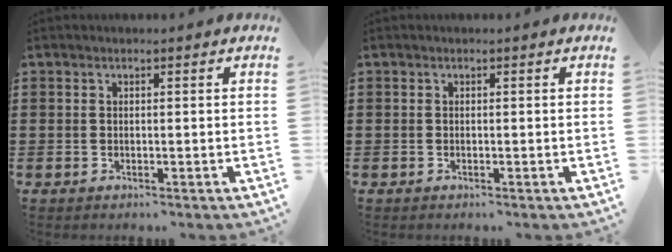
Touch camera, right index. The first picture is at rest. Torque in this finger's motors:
{"motor_torque": [0.00, 0.00, 0.00, 0.00]}